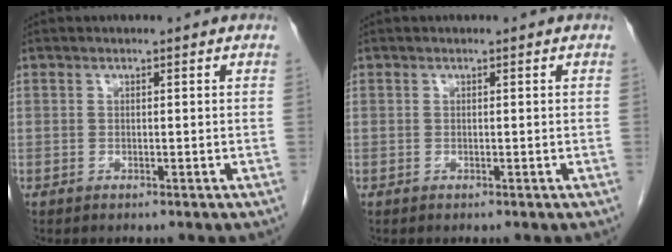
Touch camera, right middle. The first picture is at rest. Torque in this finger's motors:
{"motor_torque": [0.00, 0.00, 0.00, 0.00]}